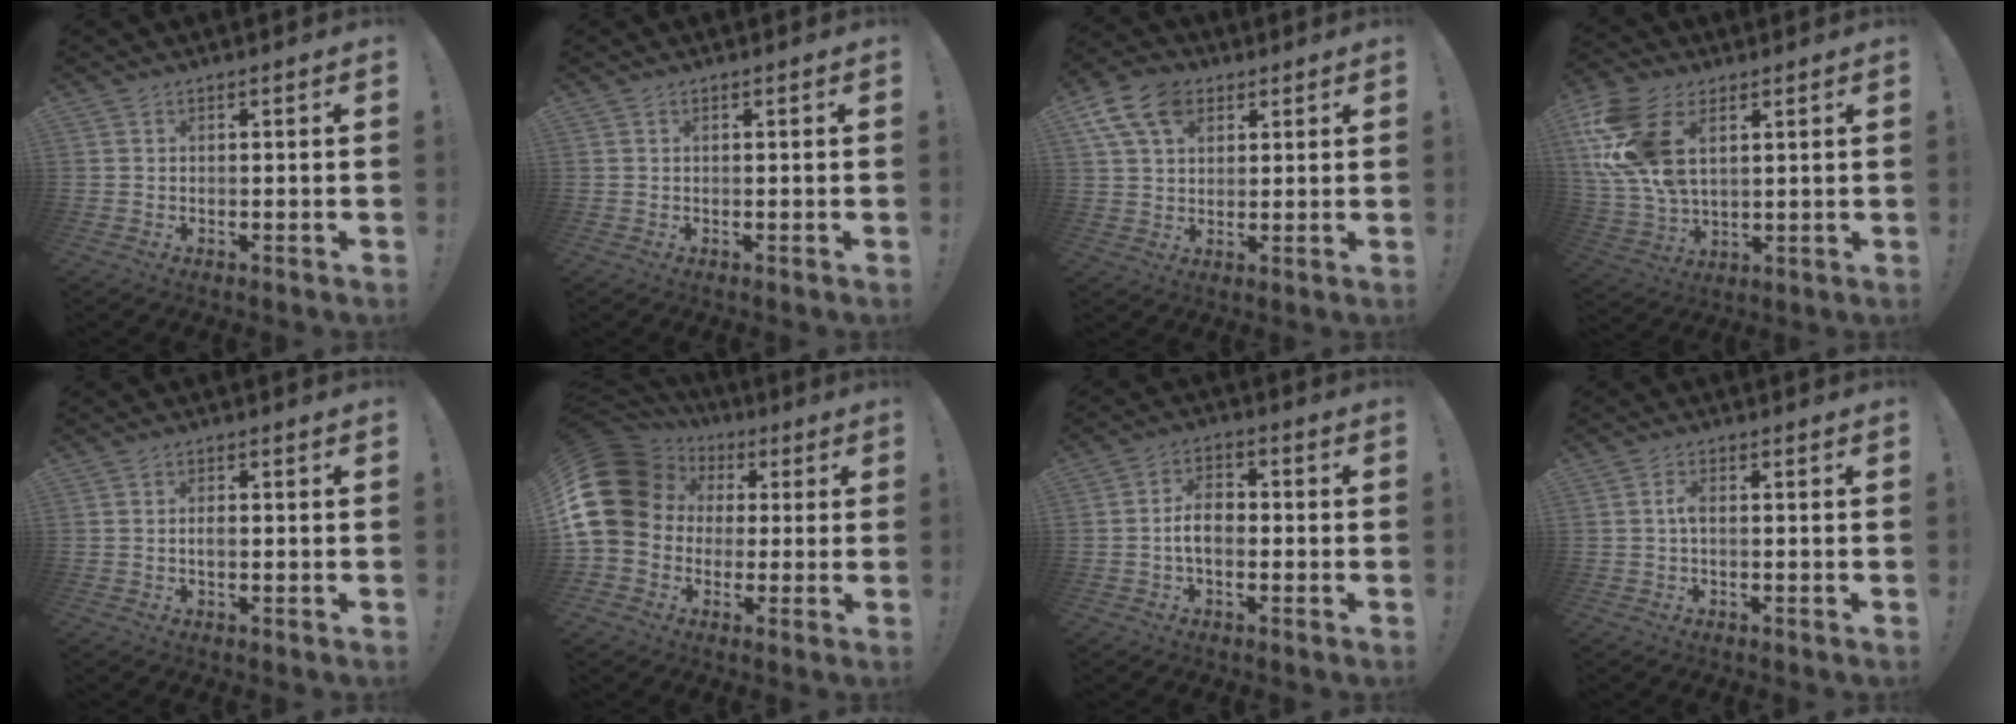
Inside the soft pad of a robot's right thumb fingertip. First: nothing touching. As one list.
[{"total": 0.0}, {"total": 12.5, "force": [5.6, 8.5, 7.2], "torque": [-0.128, -0.011, 0.109]}, {"total": 17.7, "force": [6.4, 10.9, 12.4], "torque": [-0.262, -0.017, 0.119]}, {"total": 1.2, "force": [-0.2, 0.5, 1.1], "torque": [-0.018, 0.001, -0.005]}, {"total": 19.2, "force": [2.8, 15.9, 10.3], "torque": [-0.197, -0.005, 0.073]}, {"total": 7.0, "force": [-1.1, 4.1, 5.6], "torque": [-0.106, 0.009, -0.019]}, {"total": 2.5, "force": [-0.4, 0.8, 2.4], "torque": [-0.044, 0.008, -0.008]}]